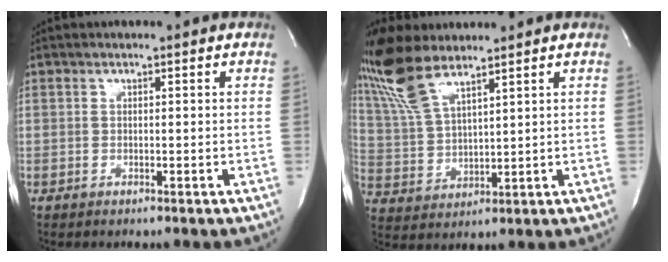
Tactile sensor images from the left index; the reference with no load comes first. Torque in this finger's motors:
{"motor_torque": [-0.16, 0.07, 0.10, 0.04]}